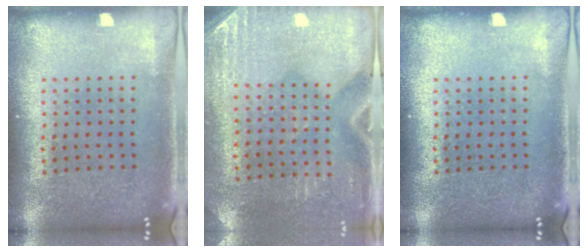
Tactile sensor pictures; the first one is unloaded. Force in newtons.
{"total": 2.9, "press": 2.5, "slide": 1.4}
{"total": 0.0}